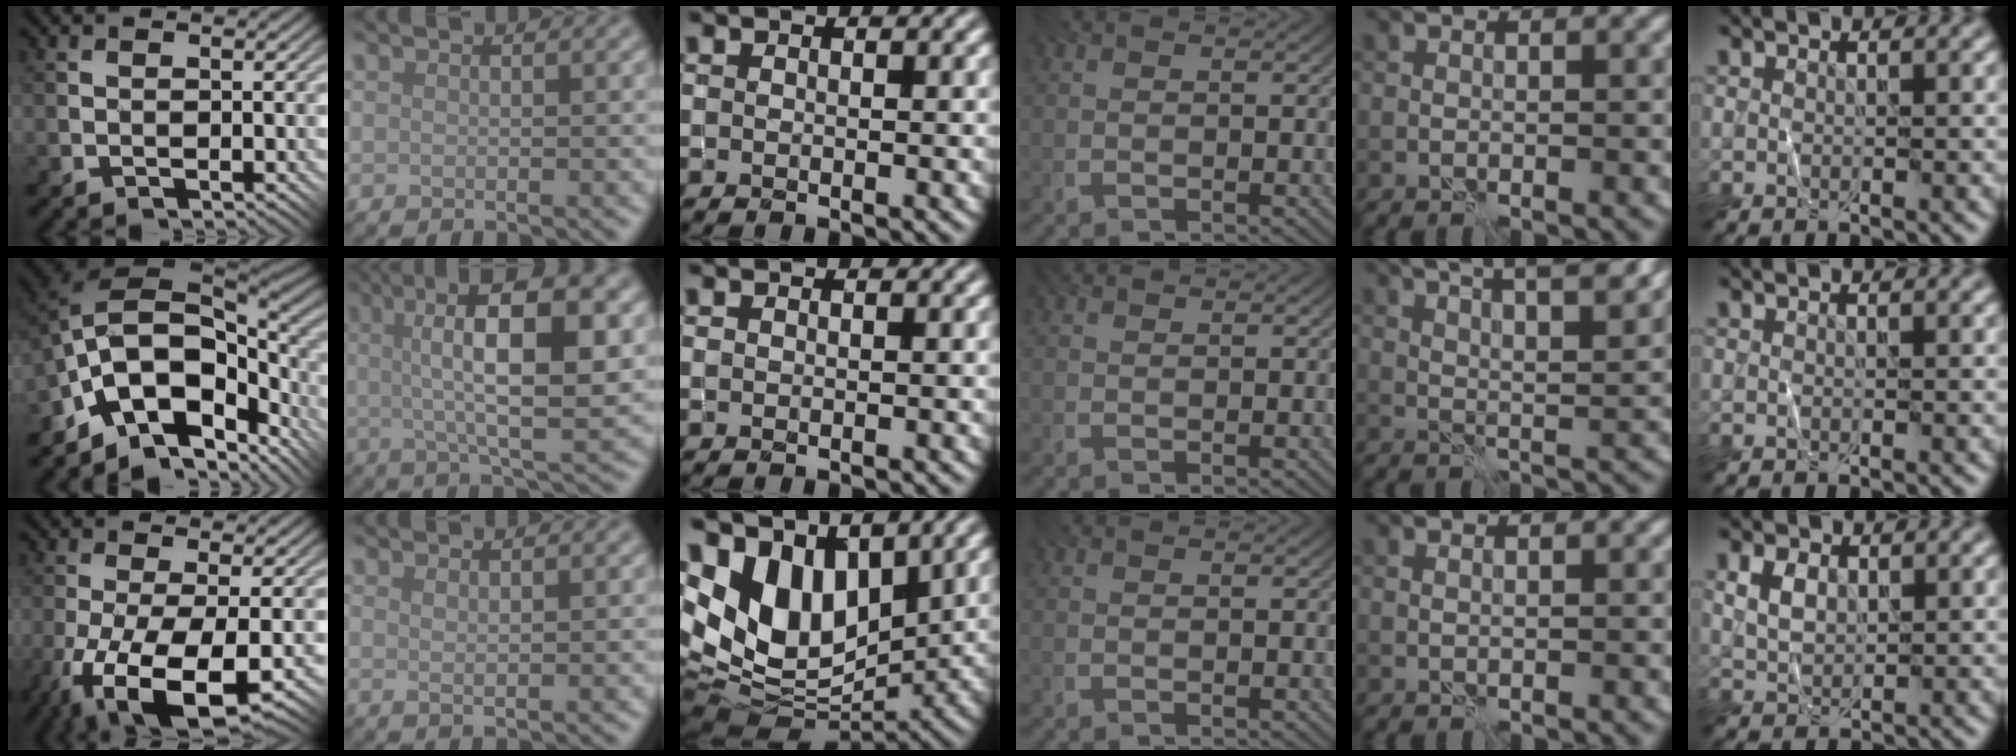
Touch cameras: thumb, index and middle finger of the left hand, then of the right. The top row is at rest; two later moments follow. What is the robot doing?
{"motion": "fold", "object": "shorts"}